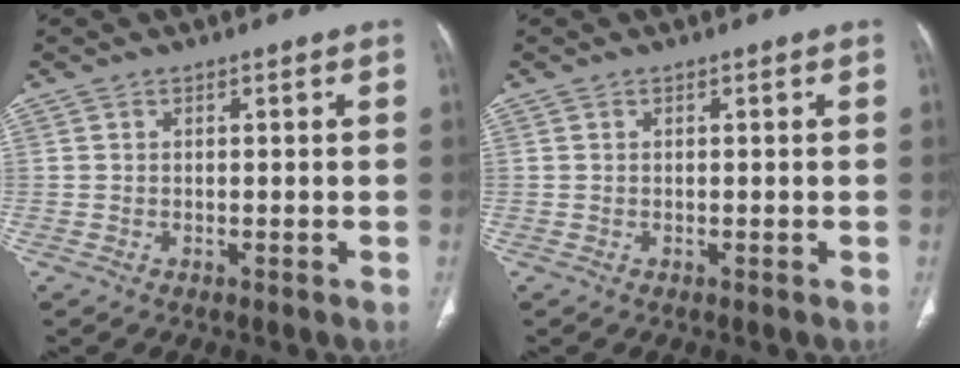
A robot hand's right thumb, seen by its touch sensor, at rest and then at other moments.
{"total": 0.0}